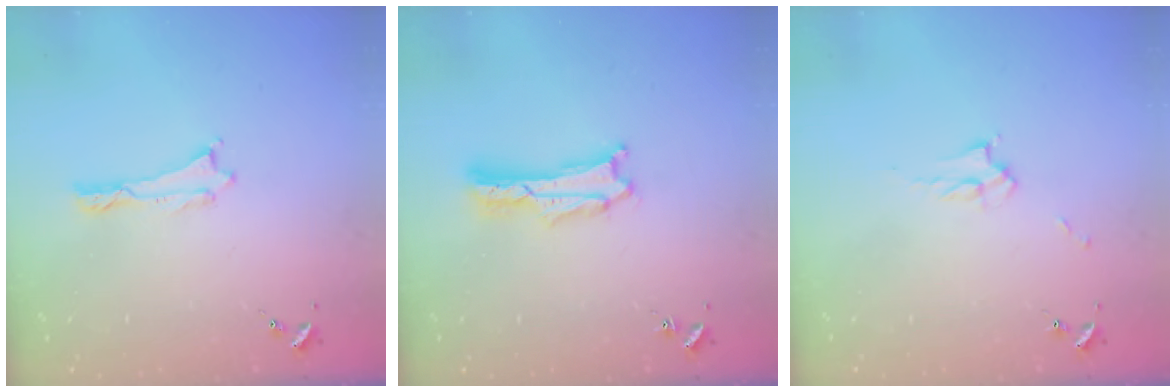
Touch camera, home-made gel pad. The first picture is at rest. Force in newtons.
{"total": 1.7, "press": 1.7, "slide": 0.3}
{"total": 3.2, "press": 3.1, "slide": 0.5}